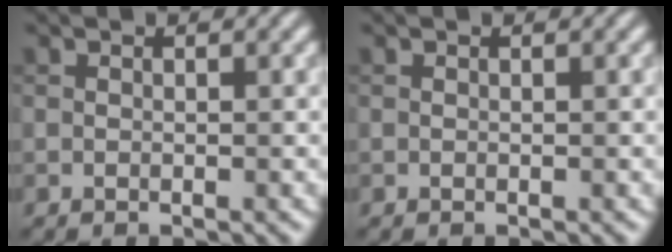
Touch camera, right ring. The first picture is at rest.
{"total": 0.0}